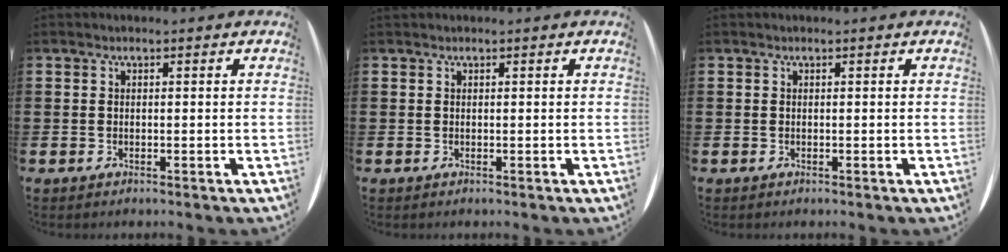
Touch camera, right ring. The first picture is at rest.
{"total": 0.0}
{"total": 0.0}